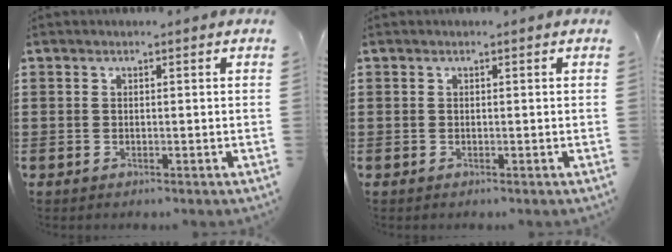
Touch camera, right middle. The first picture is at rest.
{"total": 0.0}